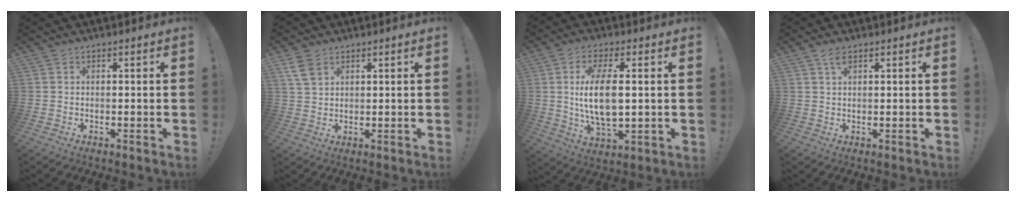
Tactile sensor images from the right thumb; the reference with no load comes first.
{"total": 5.7, "force": [3.3, 3.5, 3.1], "torque": [-0.051, -0.008, 0.066]}
{"total": 13.3, "force": [1.3, 5.6, 12.0], "torque": [-0.221, -0.016, 0.015]}
{"total": 2.7, "force": [1.7, 1.0, 1.9], "torque": [-0.027, -0.007, 0.027]}